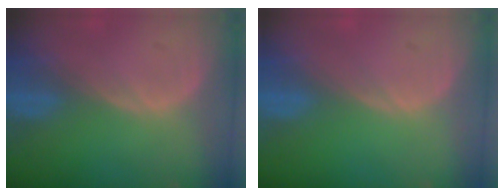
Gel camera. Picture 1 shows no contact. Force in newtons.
{"total": 0.0}